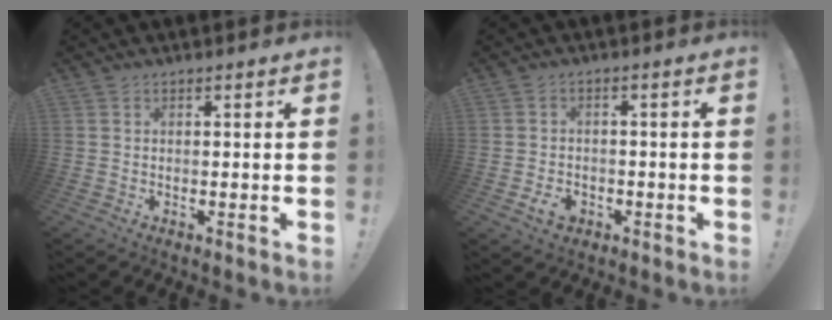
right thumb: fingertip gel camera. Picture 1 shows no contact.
{"total": 4.3, "force": [-2.2, 3.0, 2.2], "torque": [-0.035, 0.006, -0.040]}